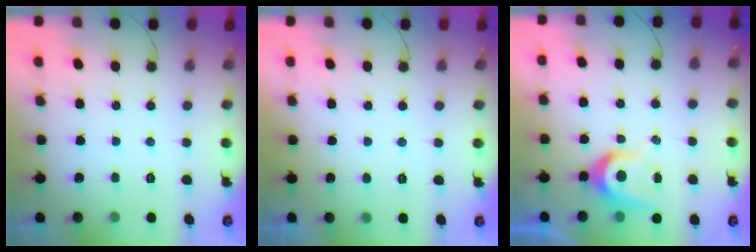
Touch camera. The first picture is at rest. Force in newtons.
{"total": 3.4, "press": 3.3, "slide": 0.3}
{"total": 7.5, "press": 7.5, "slide": 0.4}